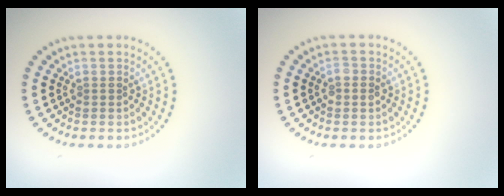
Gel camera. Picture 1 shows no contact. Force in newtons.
{"total": 1.1, "press": 1.1, "slide": 0.0}